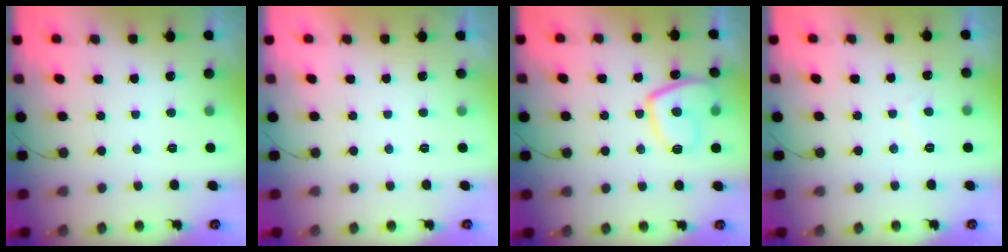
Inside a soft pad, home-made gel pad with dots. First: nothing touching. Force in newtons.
{"total": 2.3, "press": 2.3, "slide": 0.4}
{"total": 11.0, "press": 10.9, "slide": 1.2}
{"total": 0.0}